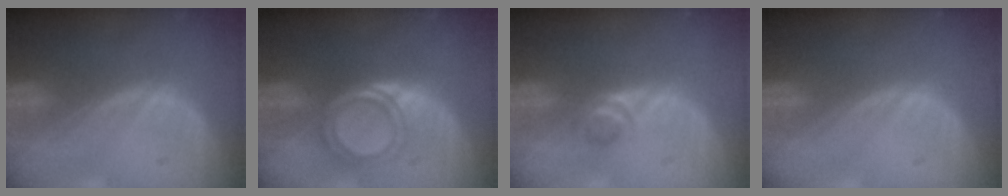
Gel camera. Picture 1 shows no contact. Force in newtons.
{"total": 5.3, "press": 4.9, "slide": 2.1}
{"total": 2.2, "press": 2.0, "slide": 0.9}
{"total": 0.0}